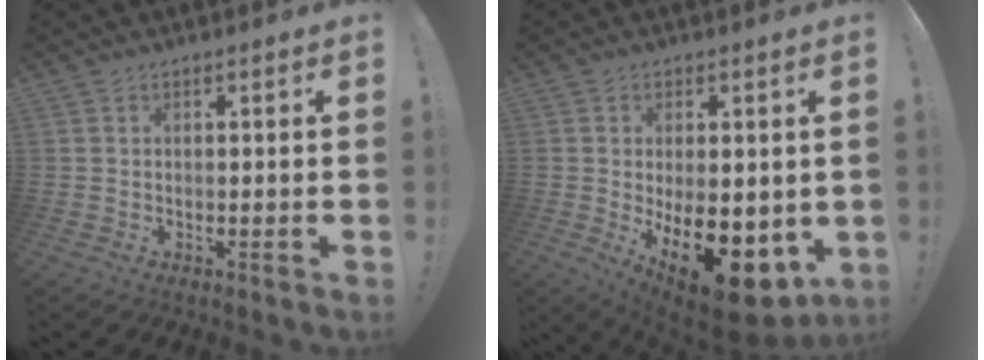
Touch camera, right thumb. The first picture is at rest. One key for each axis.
{"total": 16.3, "fx": -4.7, "fy": 7.8, "fz": 13.5, "tx": -0.174, "ty": 0.013, "tz": -0.062}